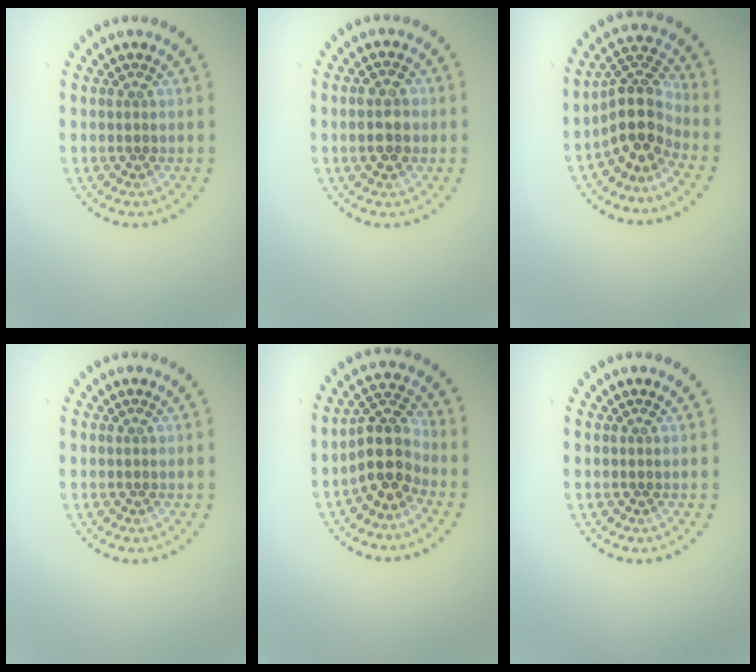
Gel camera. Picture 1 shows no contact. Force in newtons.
{"total": 2.6, "press": 2.6, "slide": 0.4}
{"total": 4.4, "press": 3.4, "slide": 2.9}
{"total": 0.0}
{"total": 4.0, "press": 3.4, "slide": 2.2}
{"total": 0.0}